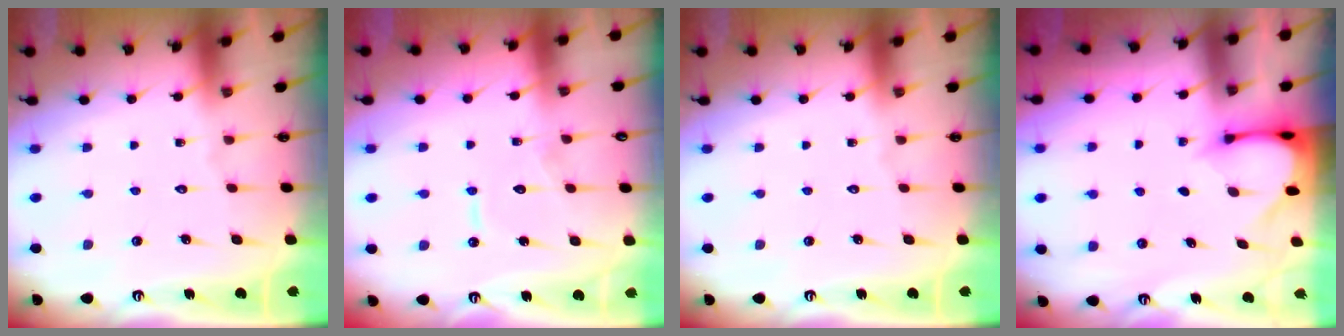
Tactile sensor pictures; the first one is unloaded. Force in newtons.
{"total": 6.8, "press": 6.7, "slide": 0.5}
{"total": 0.0}
{"total": 3.4, "press": 3.4, "slide": 0.3}